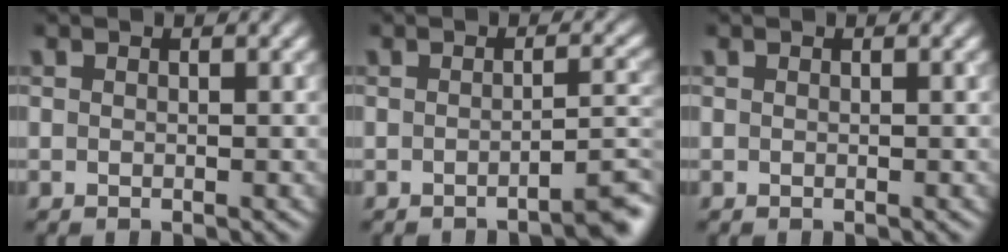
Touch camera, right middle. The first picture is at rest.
{"total": 2.8, "force": [-2.0, 0.5, 1.9], "torque": [-0.012, 0.013, -0.037]}
{"total": 0.0}